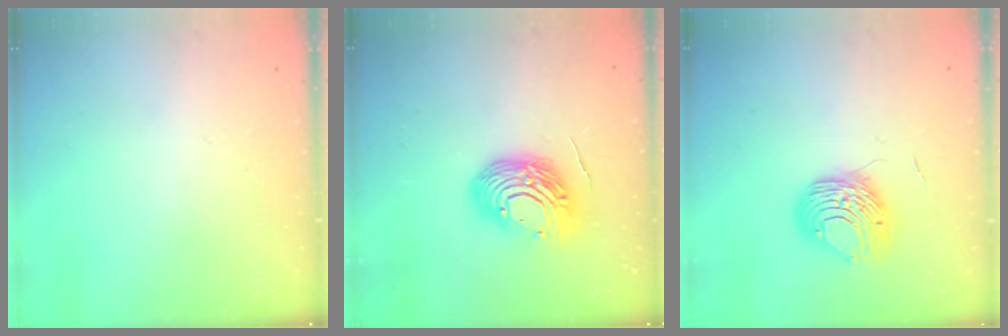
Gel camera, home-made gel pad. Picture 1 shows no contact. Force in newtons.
{"total": 15.1, "press": 15.0, "slide": 2.0}
{"total": 8.7, "press": 8.7, "slide": 0.4}